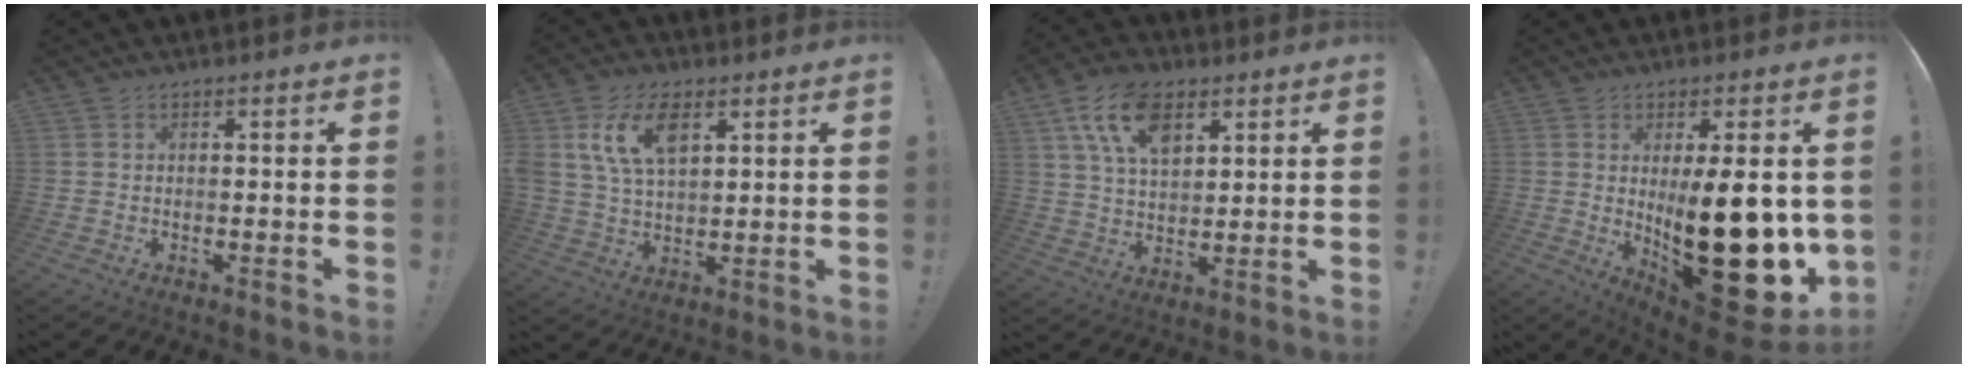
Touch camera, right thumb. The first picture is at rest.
{"total": 12.4, "force": [5.2, 7.0, 8.8], "torque": [-0.168, -0.003, 0.096]}
{"total": 14.1, "force": [7.0, 8.1, 9.2], "torque": [-0.166, -0.015, 0.130]}
{"total": 25.8, "force": [-0.6, 9.3, 24.0], "torque": [-0.360, -0.026, 0.011]}